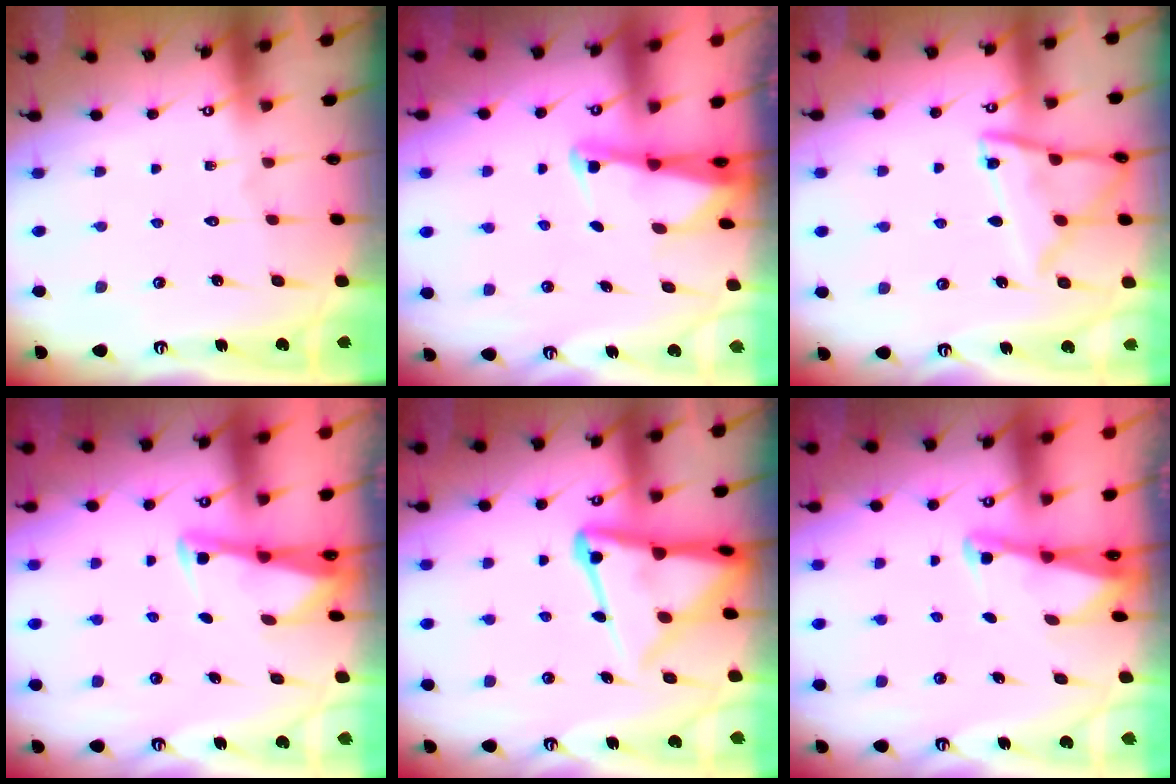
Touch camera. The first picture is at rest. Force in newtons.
{"total": 2.6, "press": 2.6, "slide": 0.3}
{"total": 12.4, "press": 12.4, "slide": 1.3}
{"total": 2.7, "press": 2.7, "slide": 0.2}
{"total": 12.1, "press": 12.0, "slide": 1.3}
{"total": 2.0, "press": 2.0, "slide": 0.3}